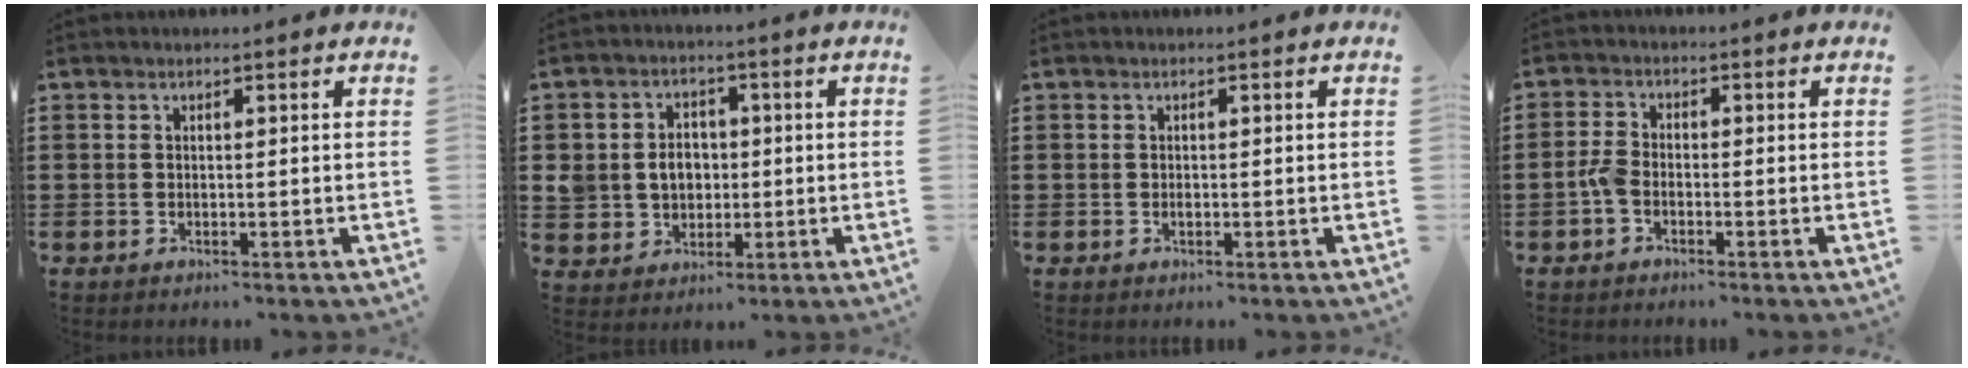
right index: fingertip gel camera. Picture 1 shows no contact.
{"total": 5.8, "force": [0.2, 5.2, 2.7], "torque": [-0.076, 0.018, 0.000]}
{"total": 0.6, "force": [-0.1, 0.4, 0.4], "torque": [-0.010, 0.000, -0.002]}
{"total": 2.7, "force": [-1.2, 1.5, 1.9], "torque": [-0.059, -0.003, -0.030]}